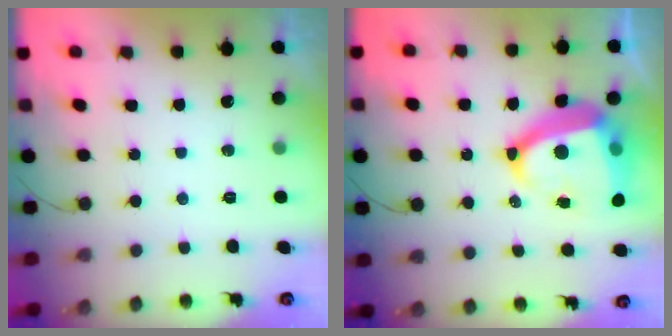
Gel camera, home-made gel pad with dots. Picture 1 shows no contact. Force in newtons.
{"total": 17.4, "press": 17.3, "slide": 2.1}